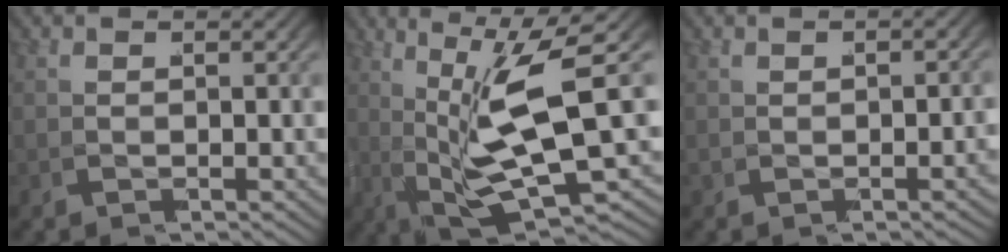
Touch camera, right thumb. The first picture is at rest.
{"total": 10.1, "force": [-1.1, 5.0, 8.7], "torque": [-0.165, -0.021, -0.009]}
{"total": 0.6, "force": [-0.2, -0.4, 0.4], "torque": [-0.002, 0.007, -0.003]}